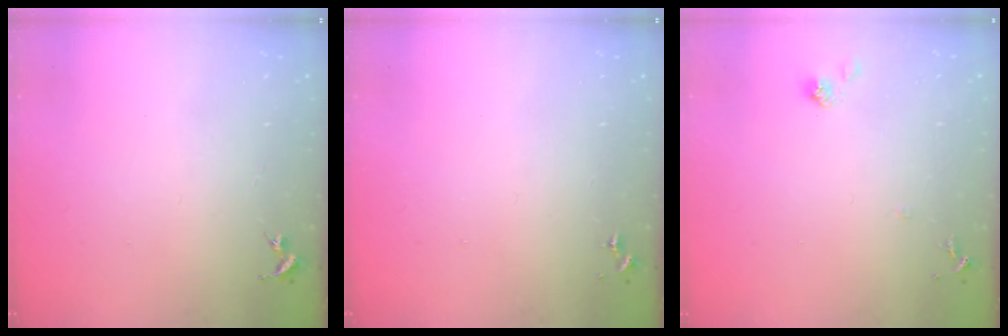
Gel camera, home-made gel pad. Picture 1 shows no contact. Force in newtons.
{"total": 0.0}
{"total": 7.3, "press": 7.3, "slide": 0.4}